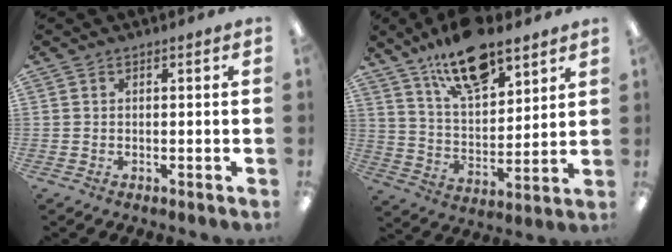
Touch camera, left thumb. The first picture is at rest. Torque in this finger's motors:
{"motor_torque": [0.42, 0.32, 1.41, -1.36, 0.18]}